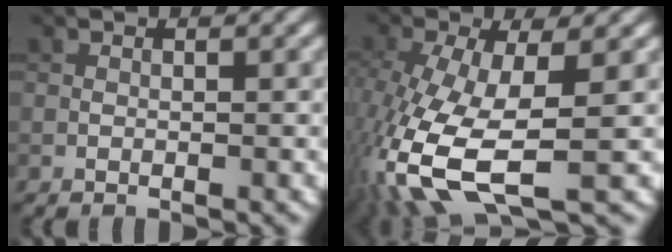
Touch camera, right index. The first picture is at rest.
{"total": 10.1, "force": [-3.2, 4.4, 8.5], "torque": [-0.205, -0.026, -0.058]}